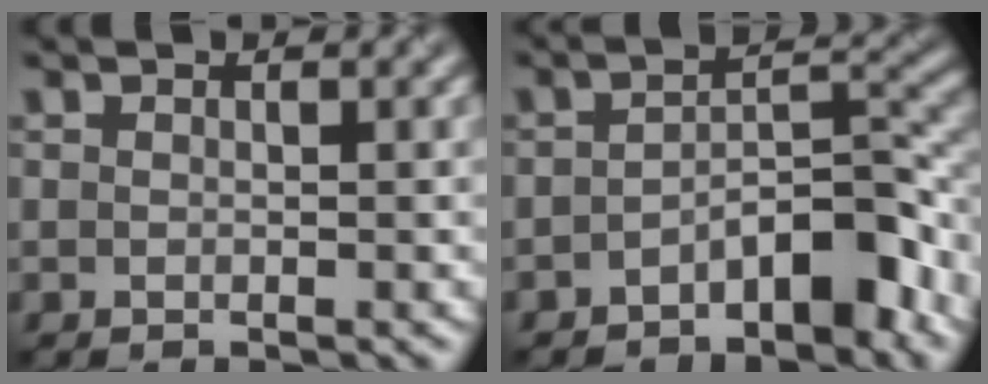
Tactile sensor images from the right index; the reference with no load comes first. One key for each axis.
{"total": 5.0, "fx": -3.2, "fy": 1.9, "fz": 3.3, "tx": -0.043, "ty": 0.016, "tz": -0.056}